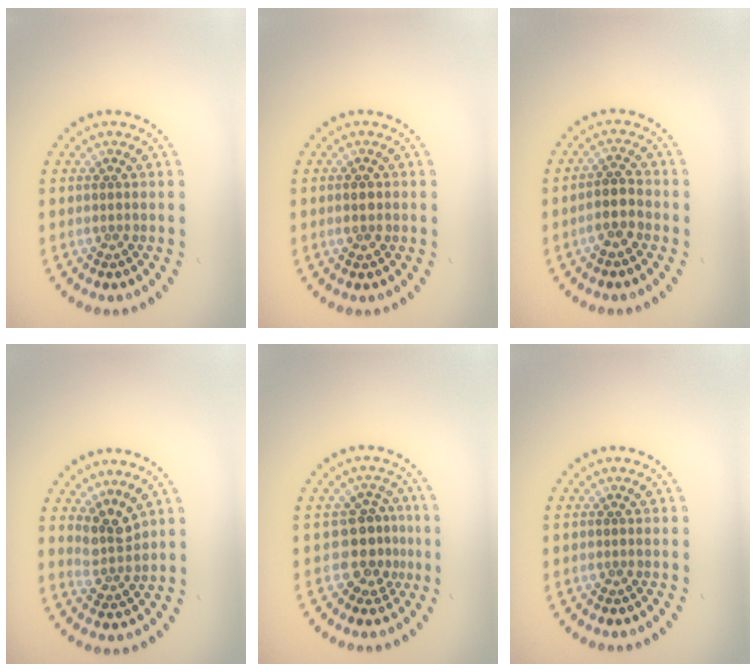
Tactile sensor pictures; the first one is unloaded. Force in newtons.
{"total": 1.6, "press": 1.6, "slide": 0.1}
{"total": 2.4, "press": 2.1, "slide": 1.1}
{"total": 2.7, "press": 2.0, "slide": 1.8}
{"total": 3.2, "press": 2.8, "slide": 1.7}
{"total": 0.0}